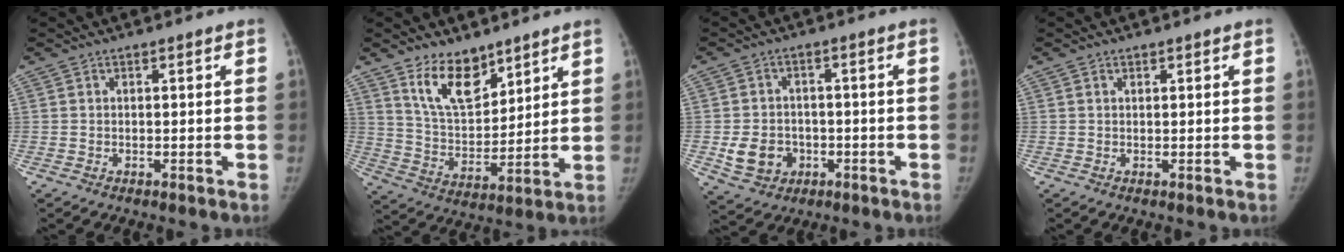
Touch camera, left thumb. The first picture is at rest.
{"total": 11.4, "force": [7.9, 5.7, 5.9], "torque": [-0.071, -0.063, 0.155]}
{"total": 8.0, "force": [-2.1, 6.8, 3.6], "torque": [-0.041, 0.011, -0.025]}
{"total": 0.6, "force": [0.3, 0.5, 0.3], "torque": [-0.002, -0.003, 0.003]}